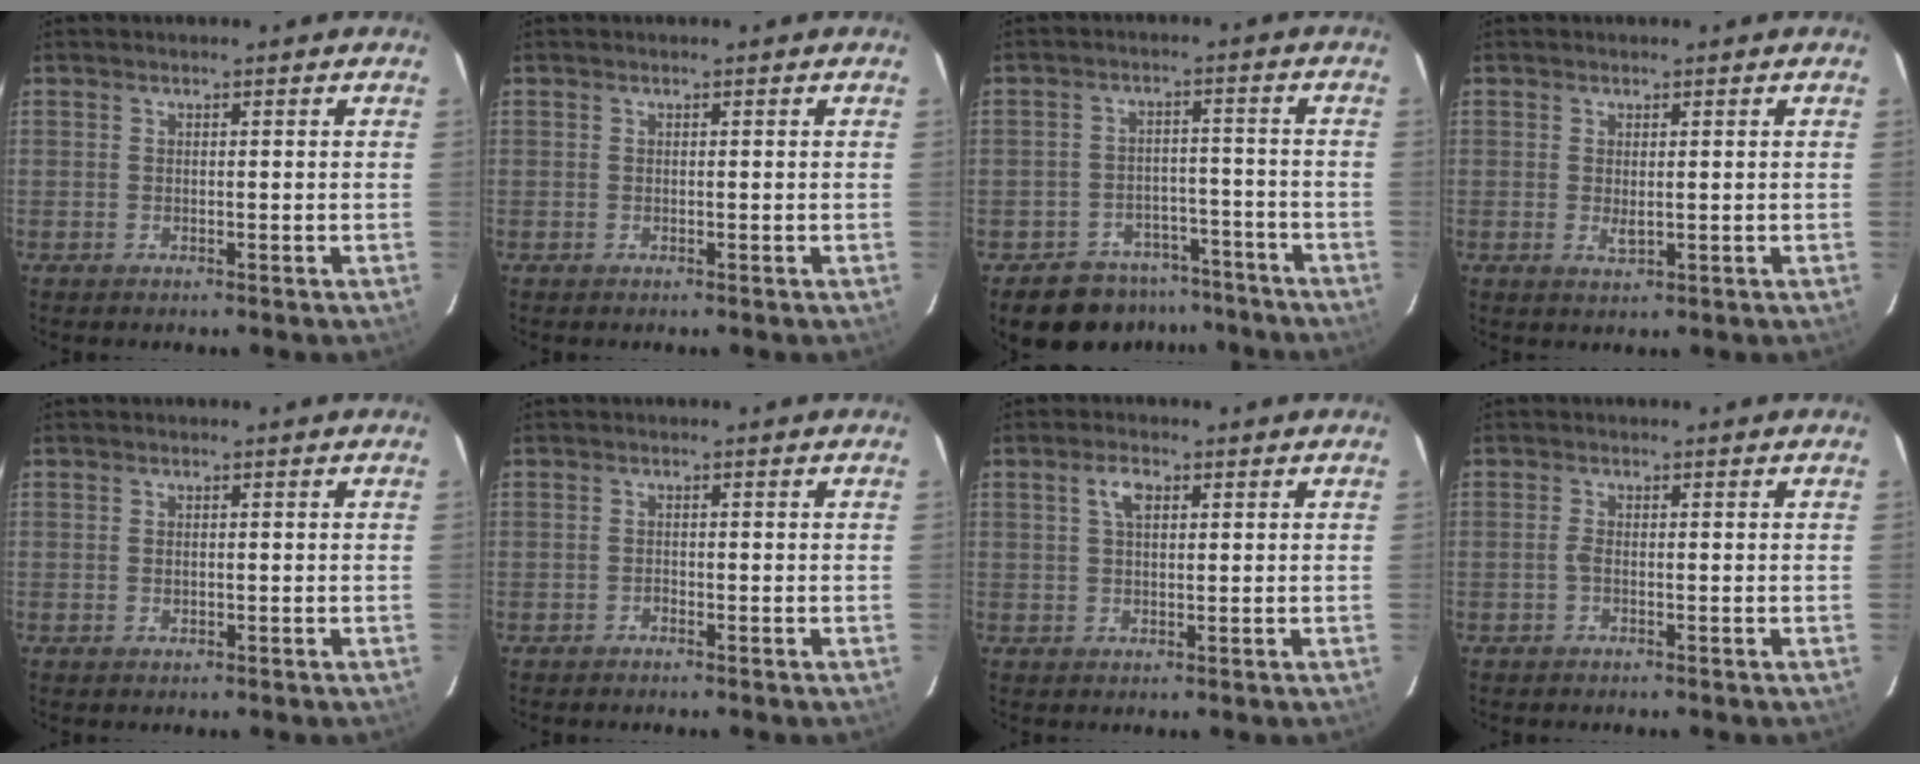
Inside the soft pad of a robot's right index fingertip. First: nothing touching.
{"total": 0.0}
{"total": 10.4, "force": [-8.0, 6.4, 2.0], "torque": [-0.046, 0.031, -0.096]}
{"total": 1.2, "force": [0.0, 0.3, 1.1], "torque": [-0.022, -0.001, 0.001]}
{"total": 0.9, "force": [0.0, 0.6, 0.7], "torque": [-0.013, 0.001, 0.001]}
{"total": 0.6, "force": [-0.5, 0.3, 0.1], "torque": [-0.002, 0.002, -0.011]}
{"total": 3.8, "force": [1.6, 1.7, 3.0], "torque": [-0.056, 0.008, 0.030]}
{"total": 1.0, "force": [-0.4, 0.3, 0.9], "torque": [-0.020, 0.002, -0.008]}